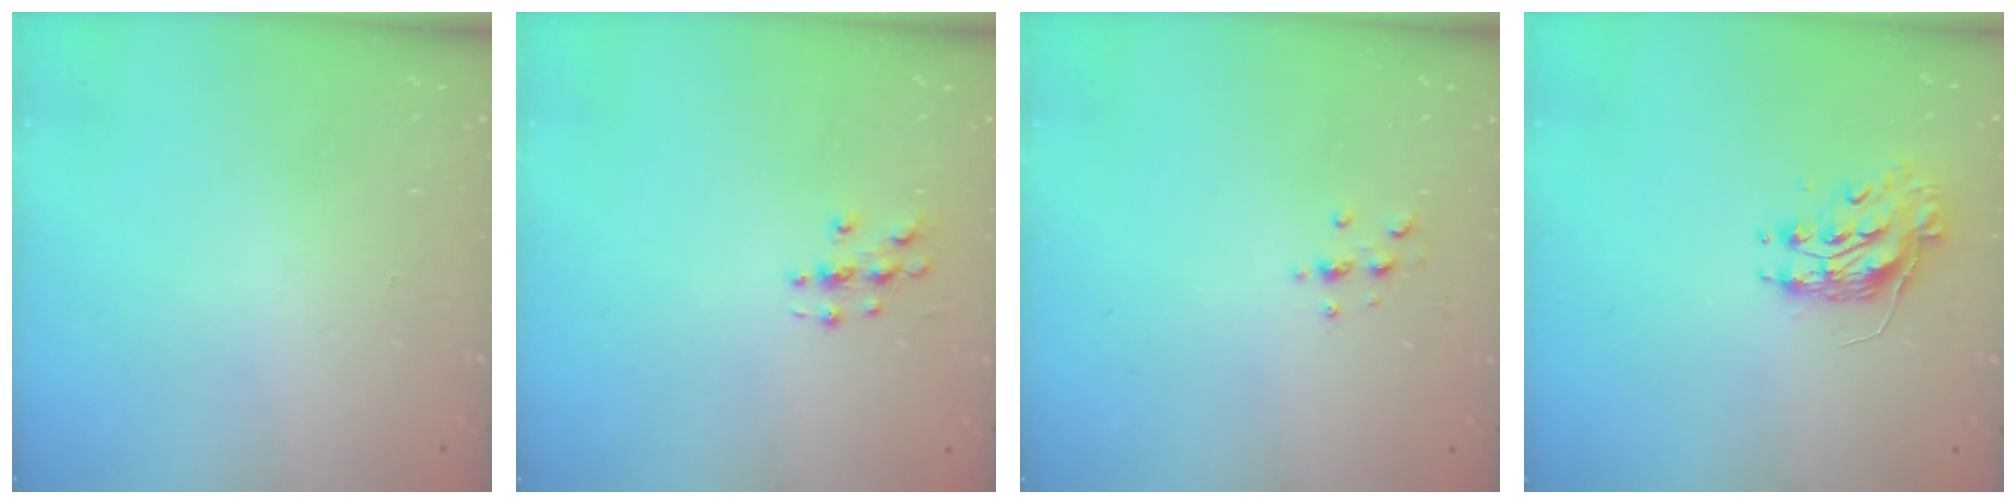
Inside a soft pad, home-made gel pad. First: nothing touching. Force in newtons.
{"total": 3.0, "press": 3.0, "slide": 0.3}
{"total": 2.2, "press": 2.1, "slide": 0.2}
{"total": 8.7, "press": 8.7, "slide": 0.4}